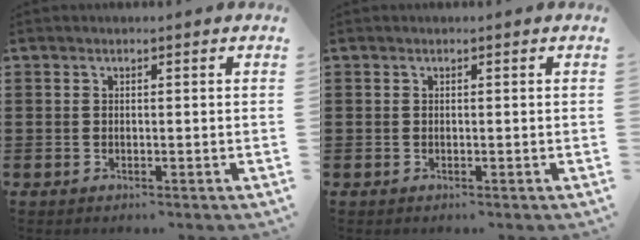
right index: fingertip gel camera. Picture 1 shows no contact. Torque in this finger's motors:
{"motor_torque": [0.33, 0.36, 0.00, 0.00]}